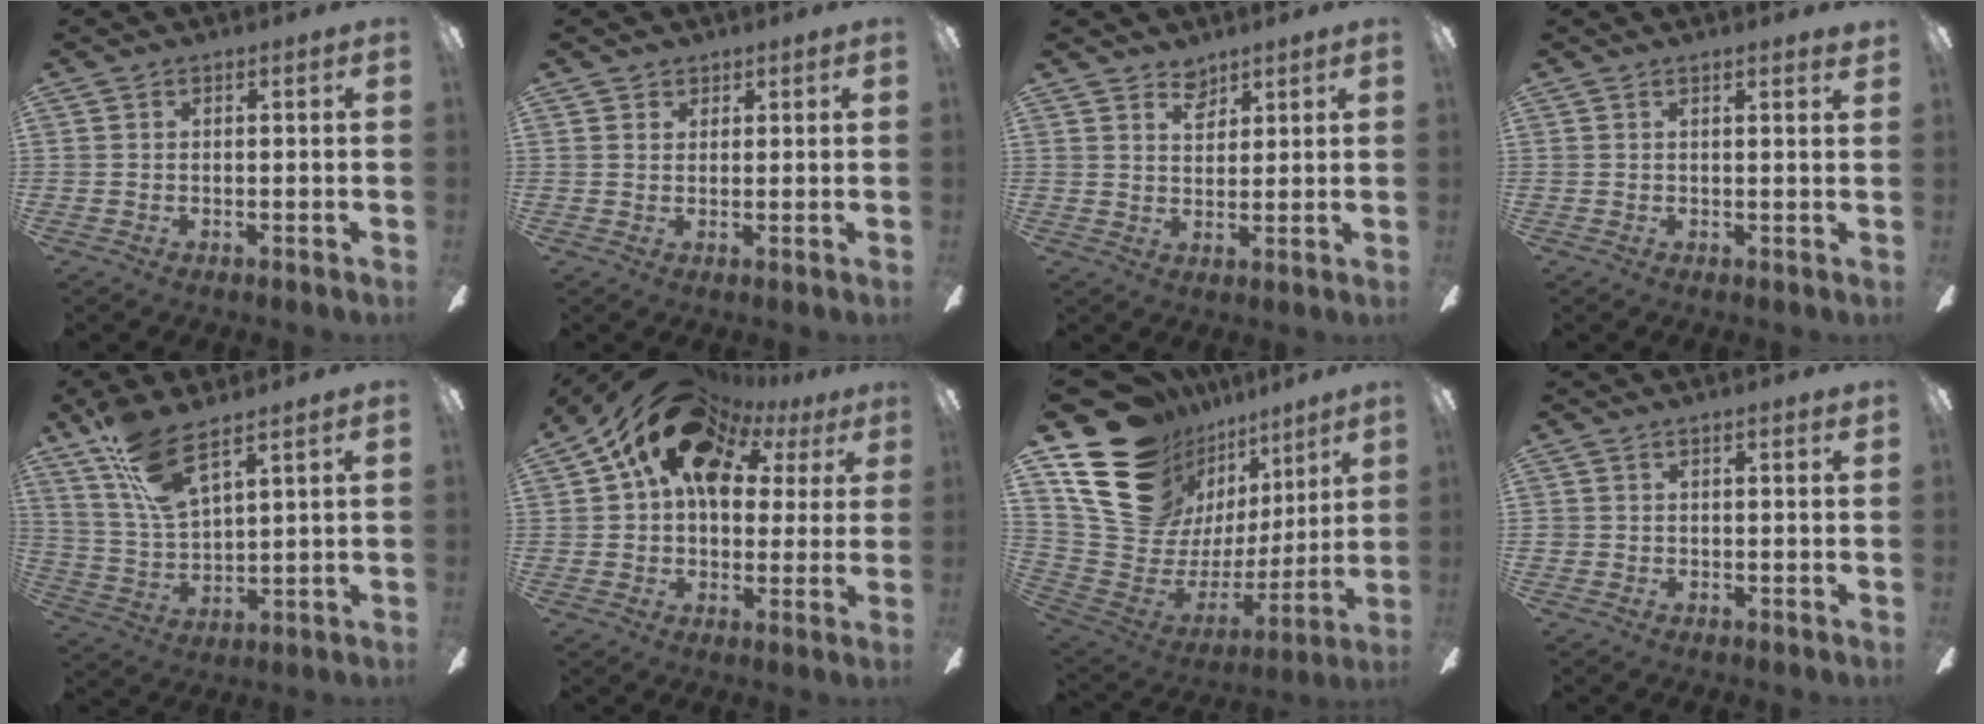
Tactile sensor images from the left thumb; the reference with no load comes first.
{"total": 2.2, "force": [1.4, 1.7, 0.0], "torque": [0.013, -0.002, 0.023]}
{"total": 4.9, "force": [3.8, 2.8, 1.1], "torque": [-0.009, -0.017, 0.069]}
{"total": 1.2, "force": [1.1, -0.2, 0.5], "torque": [-0.004, -0.004, 0.017]}
{"total": 12.2, "force": [8.7, 3.6, 7.8], "torque": [-0.177, -0.036, 0.161]}
{"total": 18.7, "force": [9.7, 11.5, 11.0], "torque": [-0.202, -0.041, 0.173]}
{"total": 23.1, "force": [14.1, 15.3, 9.9], "torque": [-0.179, -0.089, 0.286]}
{"total": 1.0, "force": [0.4, 0.9, 0.3], "torque": [-0.006, 0.003, 0.007]}